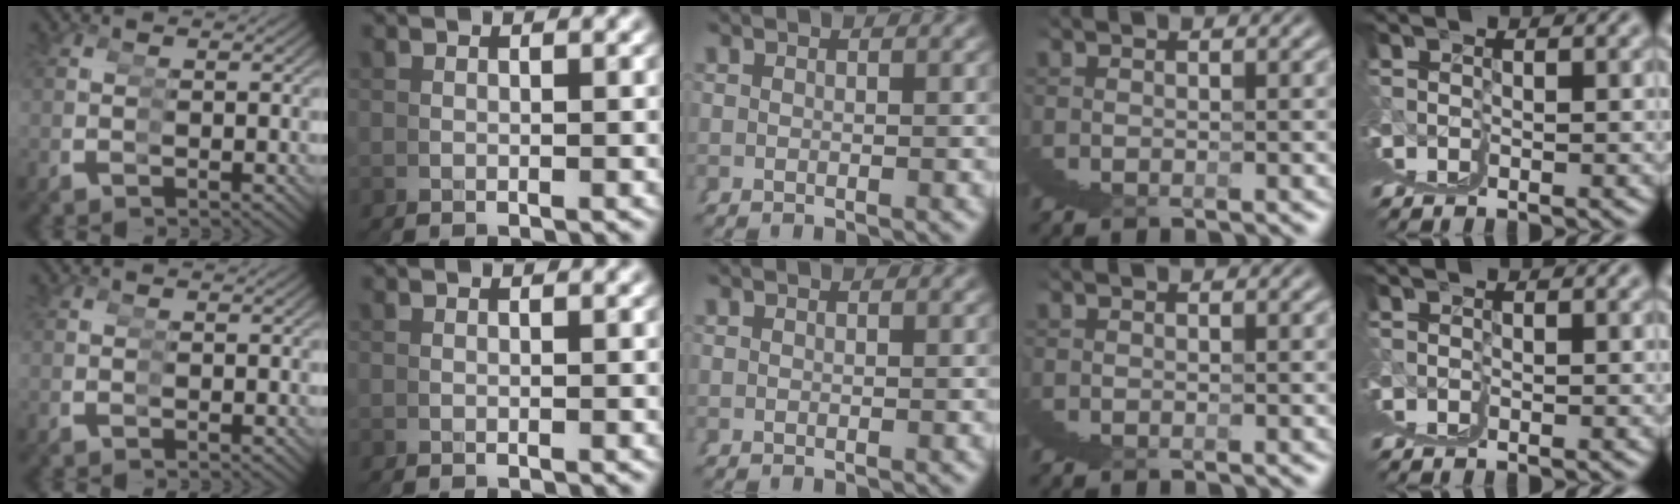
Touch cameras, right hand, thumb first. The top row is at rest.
{}